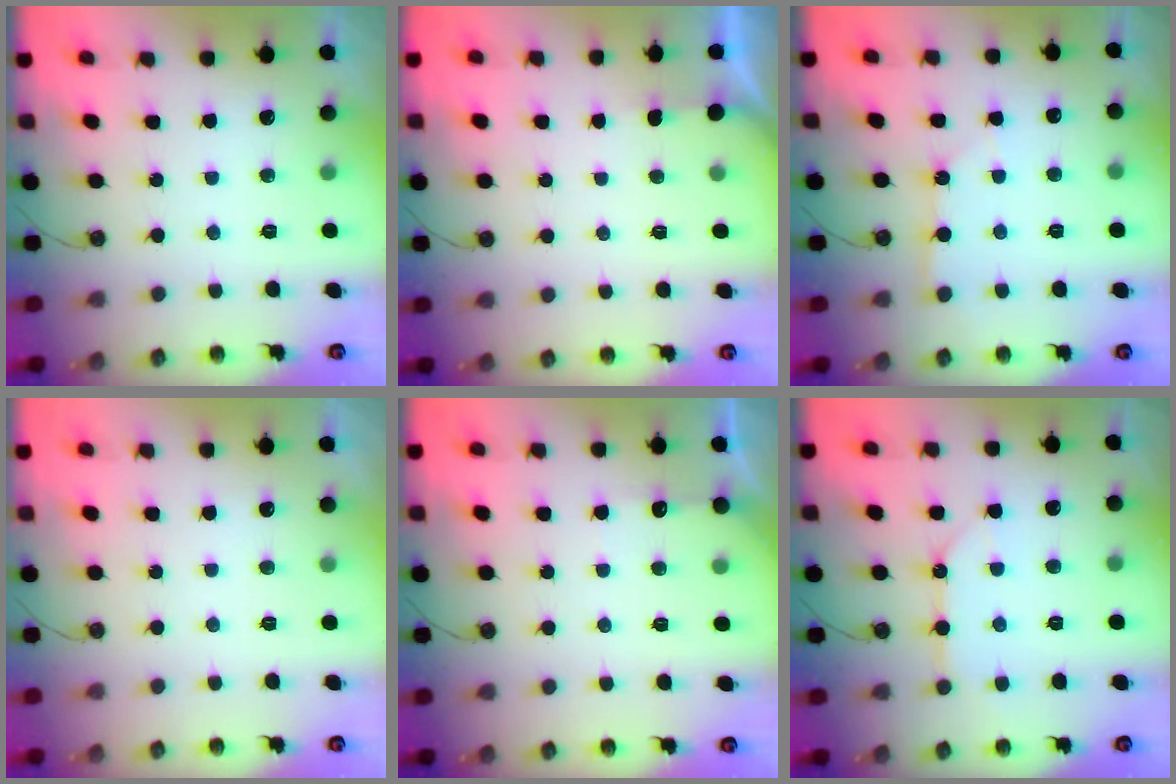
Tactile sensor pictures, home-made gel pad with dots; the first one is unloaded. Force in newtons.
{"total": 1.3, "press": 1.2, "slide": 0.2}
{"total": 2.4, "press": 2.4, "slide": 0.3}
{"total": 0.0}
{"total": 2.8, "press": 2.8, "slide": 0.4}
{"total": 9.6, "press": 9.5, "slide": 0.9}